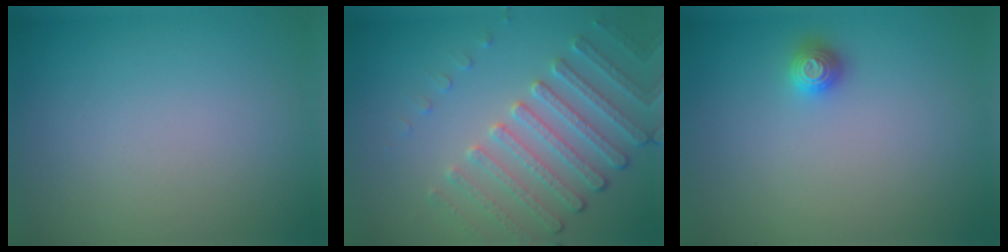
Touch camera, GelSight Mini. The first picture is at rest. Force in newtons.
{"total": 4.0, "press": 3.7, "slide": 1.6}
{"total": 1.3, "press": 1.2, "slide": 0.3}